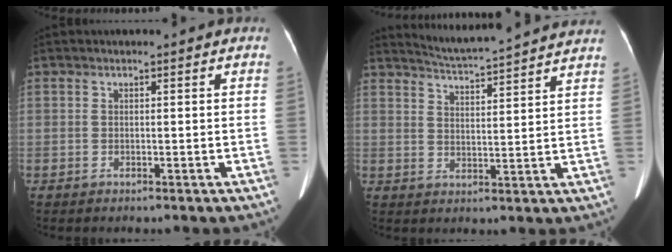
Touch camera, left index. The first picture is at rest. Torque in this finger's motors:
{"motor_torque": [0.14, -0.14, 0.01, 0.00]}